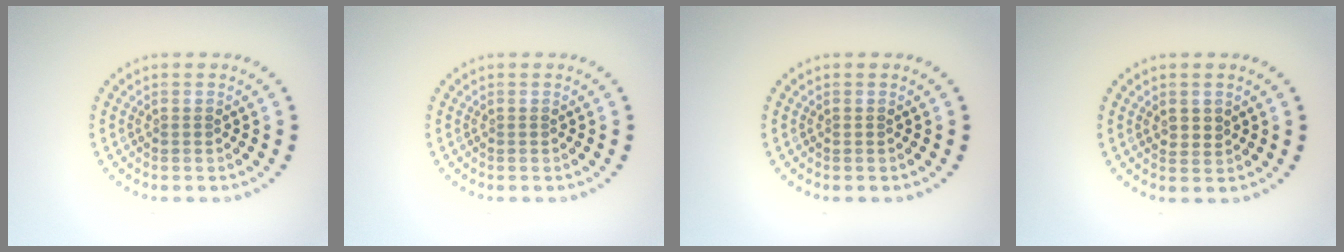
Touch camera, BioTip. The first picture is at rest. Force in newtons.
{"total": 0.0}
{"total": 0.0}
{"total": 1.3, "press": 1.2, "slide": 0.5}